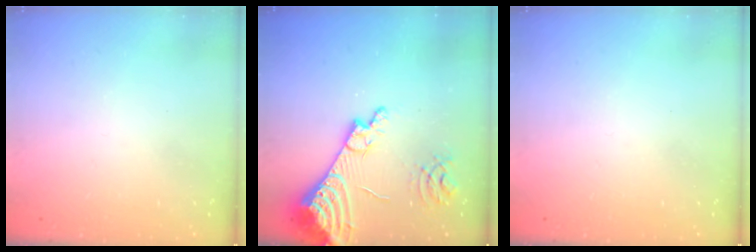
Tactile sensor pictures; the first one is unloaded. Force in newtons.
{"total": 14.2, "press": 14.1, "slide": 1.9}
{"total": 0.0}